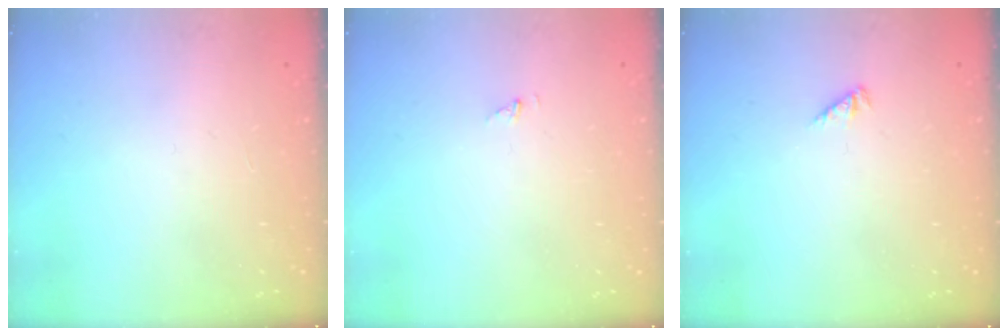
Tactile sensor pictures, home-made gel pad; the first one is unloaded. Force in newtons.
{"total": 0.7, "press": 0.7, "slide": 0.0}
{"total": 1.1, "press": 1.1, "slide": 0.3}